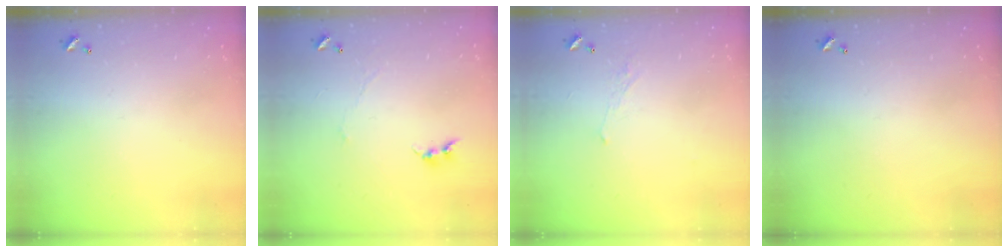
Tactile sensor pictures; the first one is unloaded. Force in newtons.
{"total": 0.7, "press": 0.4, "slide": 0.6}
{"total": 1.7, "press": 1.6, "slide": 0.6}
{"total": 0.0}